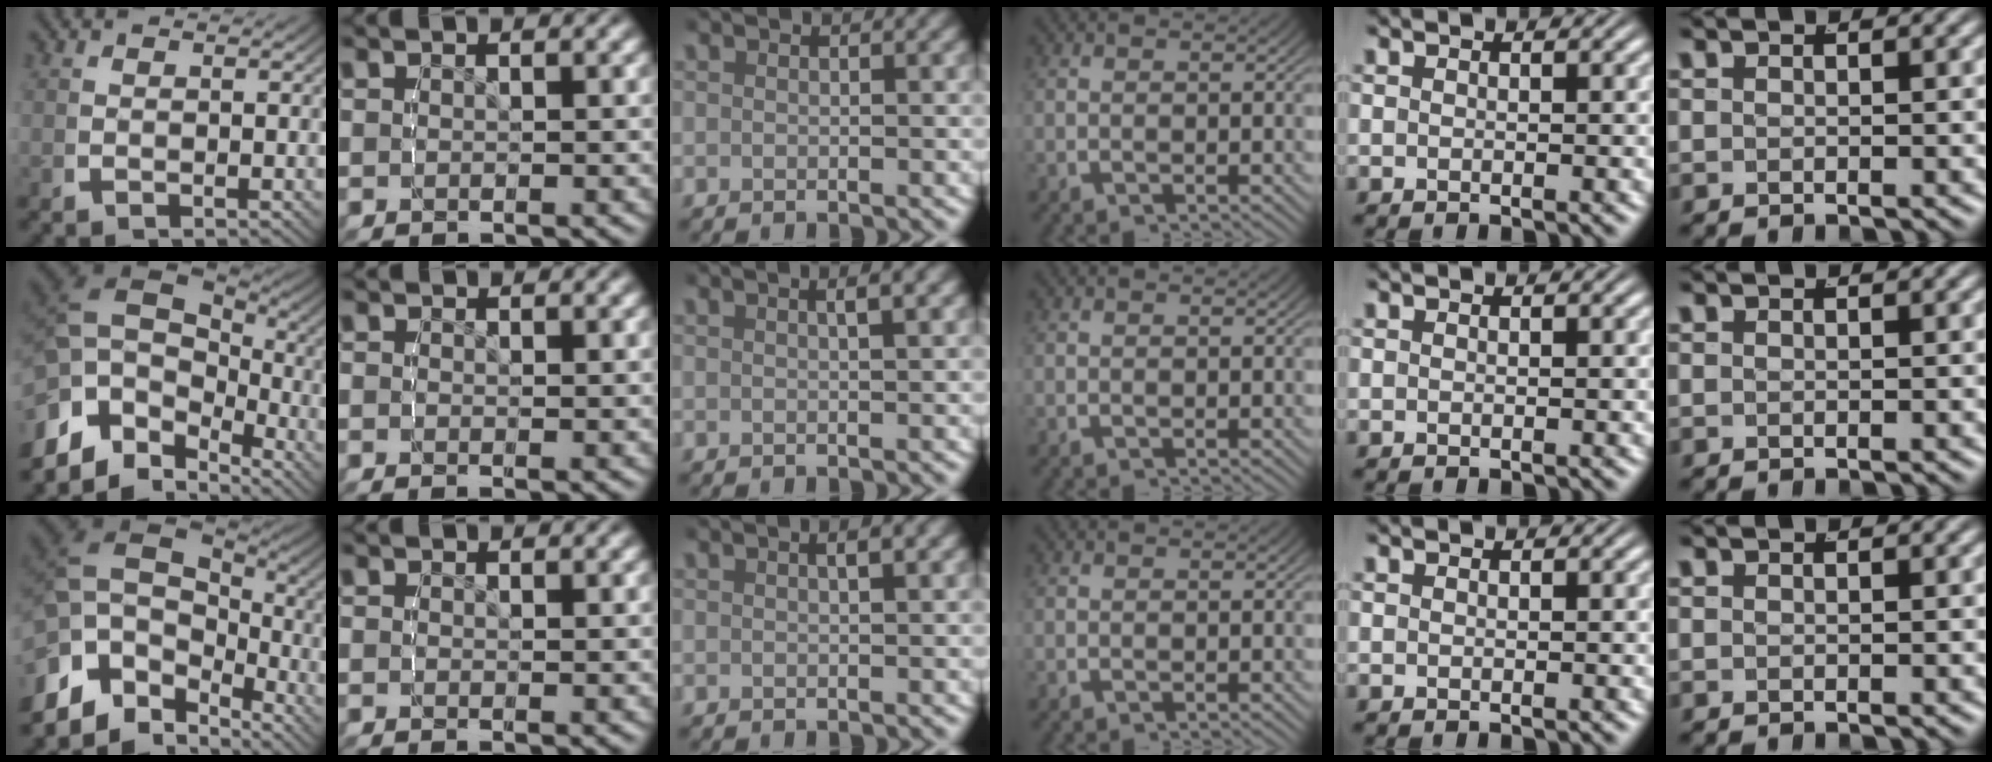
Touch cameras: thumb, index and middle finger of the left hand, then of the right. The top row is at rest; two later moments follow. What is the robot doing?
{"motion": "lift_and_place", "object": "air blower"}